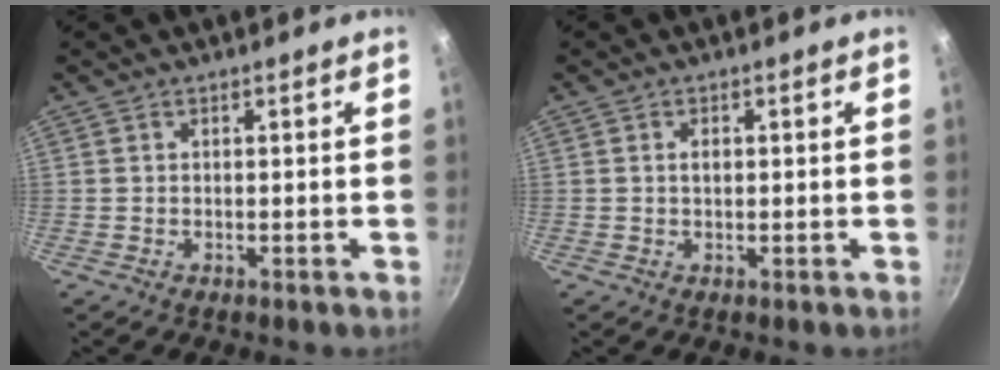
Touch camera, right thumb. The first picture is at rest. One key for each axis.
{"total": 1.3, "fx": 0.2, "fy": 0.8, "fz": 0.9, "tx": -0.013, "ty": 0.002, "tz": 0.003}